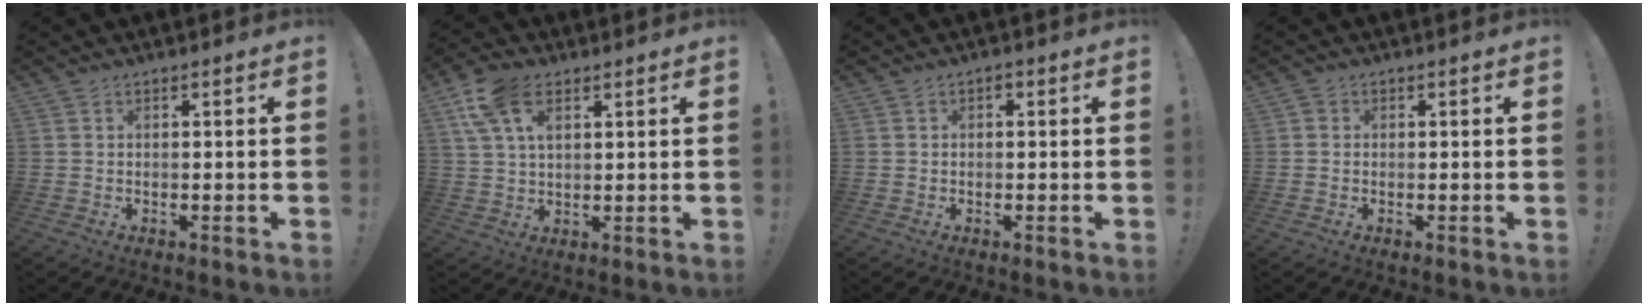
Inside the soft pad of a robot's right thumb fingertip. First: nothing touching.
{"total": 11.0, "force": [5.0, 6.2, 7.7], "torque": [-0.154, -0.006, 0.095]}
{"total": 0.9, "force": [-0.3, 0.8, 0.4], "torque": [-0.006, 0.004, -0.007]}
{"total": 1.0, "force": [0.1, 0.9, 0.4], "torque": [-0.006, 0.003, 0.002]}